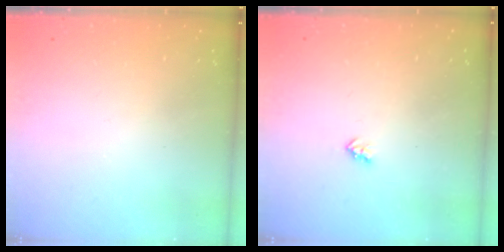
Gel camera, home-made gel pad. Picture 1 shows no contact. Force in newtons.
{"total": 2.0, "press": 2.0, "slide": 0.3}